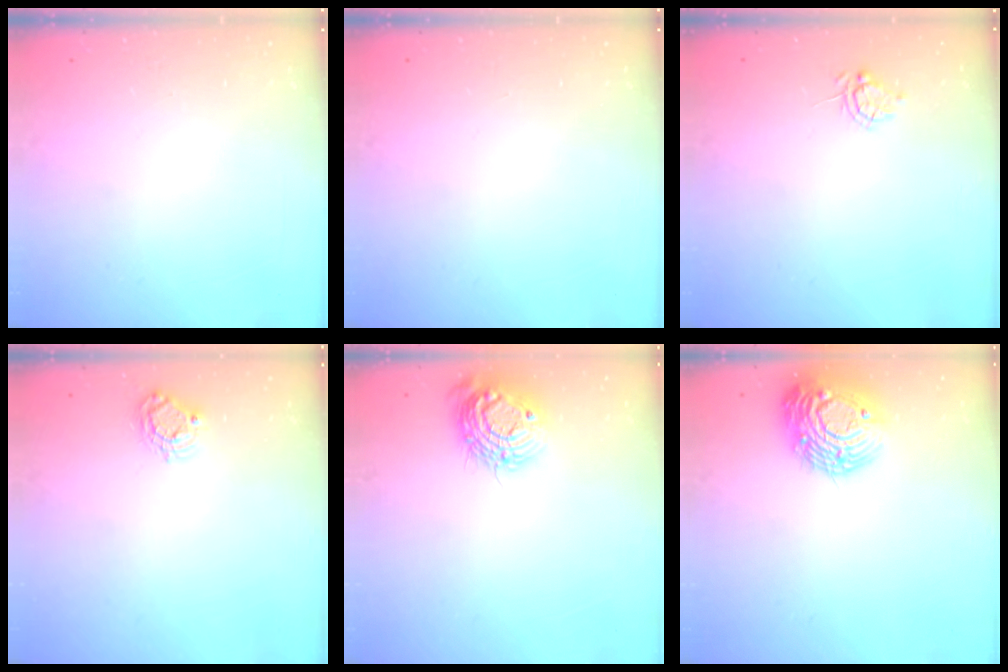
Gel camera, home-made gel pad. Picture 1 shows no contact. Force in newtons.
{"total": 0.0}
{"total": 4.7, "press": 4.6, "slide": 0.7}
{"total": 6.0, "press": 6.0, "slide": 0.2}
{"total": 12.6, "press": 12.5, "slide": 1.2}
{"total": 14.6, "press": 14.6, "slide": 1.1}